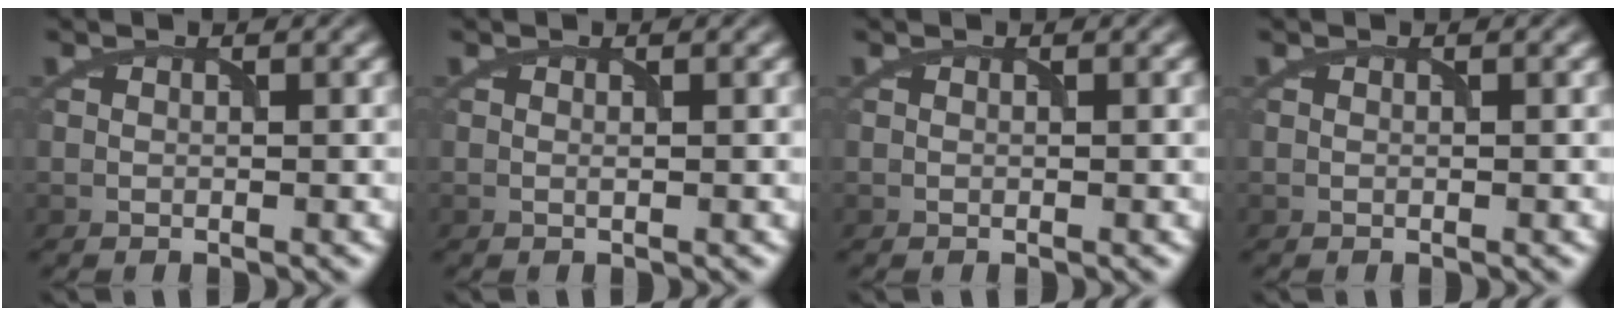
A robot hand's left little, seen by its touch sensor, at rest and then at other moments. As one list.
[{"total": 0.0}, {"total": 0.0}, {"total": 0.0}]